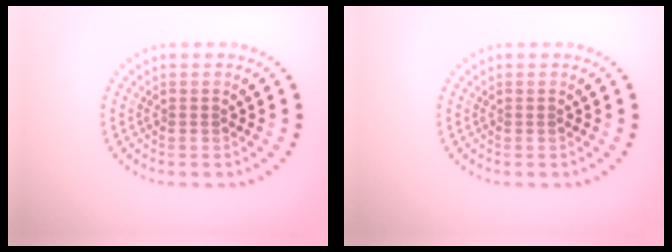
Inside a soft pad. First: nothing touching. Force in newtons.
{"total": 0.0}